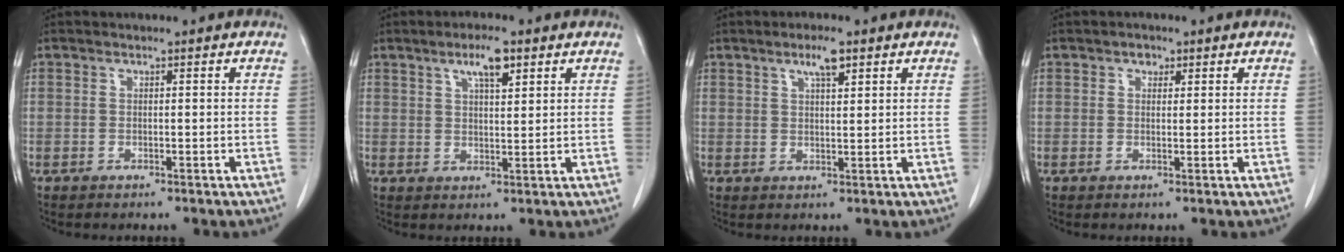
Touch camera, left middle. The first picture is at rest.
{"total": 4.9, "force": [2.9, 1.1, 3.8], "torque": [-0.069, 0.004, 0.049]}
{"total": 3.6, "force": [2.2, 0.6, 2.7], "torque": [-0.050, 0.003, 0.038]}
{"total": 1.4, "force": [0.8, 1.0, 0.6], "torque": [-0.007, 0.002, 0.011]}